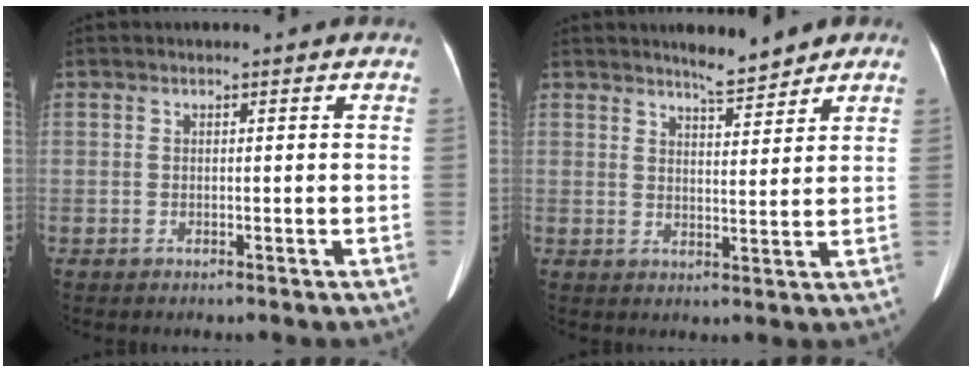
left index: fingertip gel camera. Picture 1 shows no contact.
{"total": 4.6, "force": [4.2, 0.7, 1.9], "torque": [-0.030, -0.004, 0.066]}